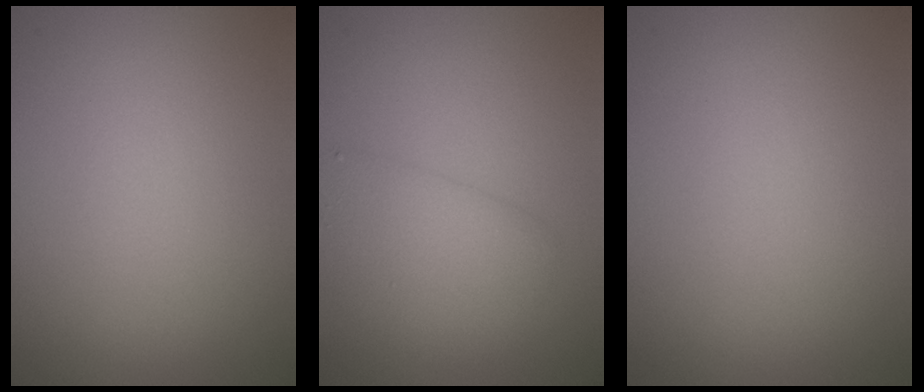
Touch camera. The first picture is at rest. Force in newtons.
{"total": 3.0, "press": 3.0, "slide": 0.1}
{"total": 0.0}